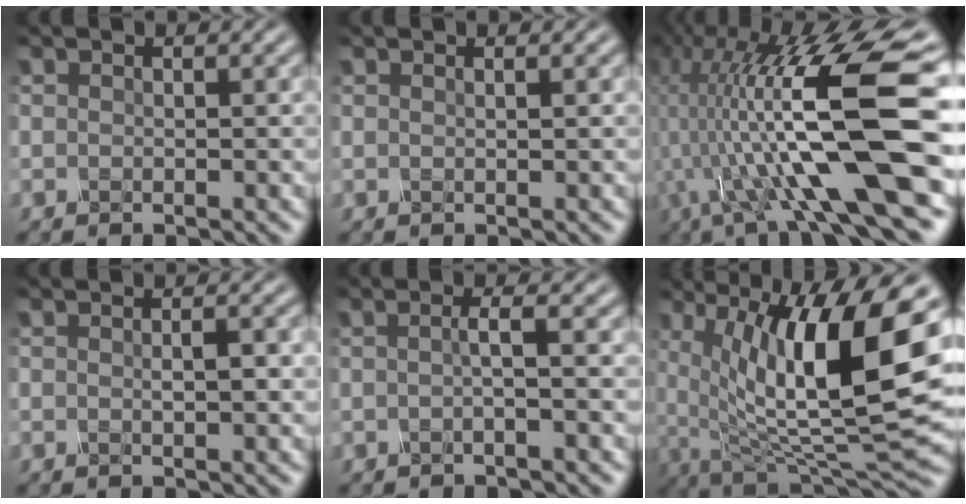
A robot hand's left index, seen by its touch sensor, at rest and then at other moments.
{"total": 1.1, "force": [0.6, 0.5, 0.8], "torque": [0.000, 0.000, -0.009]}
{"total": 15.0, "force": [-0.8, 4.1, 14.4], "torque": [-0.269, 0.012, -0.005]}
{"total": 1.4, "force": [0.0, 0.1, 1.4], "torque": [-0.024, 0.003, 0.002]}
{"total": 1.8, "force": [-0.3, 0.3, 1.7], "torque": [-0.030, 0.000, -0.009]}
{"total": 14.7, "force": [2.1, 5.7, 13.4], "torque": [-0.241, -0.010, 0.044]}